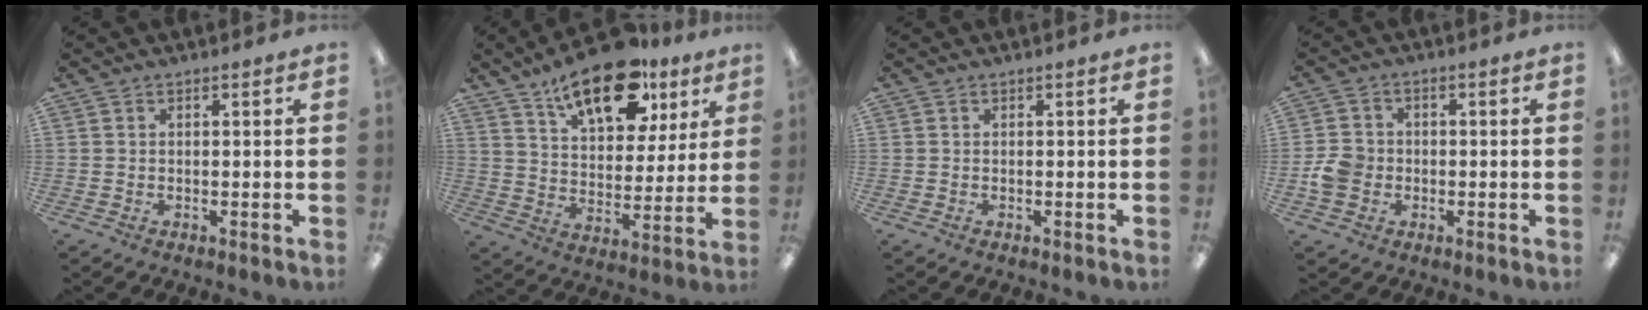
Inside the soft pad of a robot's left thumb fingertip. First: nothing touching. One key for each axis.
{"total": 18.6, "fx": 12.5, "fy": 8.8, "fz": 10.7, "tx": -0.161, "ty": -0.060, "tz": 0.211}
{"total": 0.0}
{"total": 5.6, "fx": -1.2, "fy": 5.0, "fz": 2.4, "tx": -0.040, "ty": 0.011, "tz": -0.020}